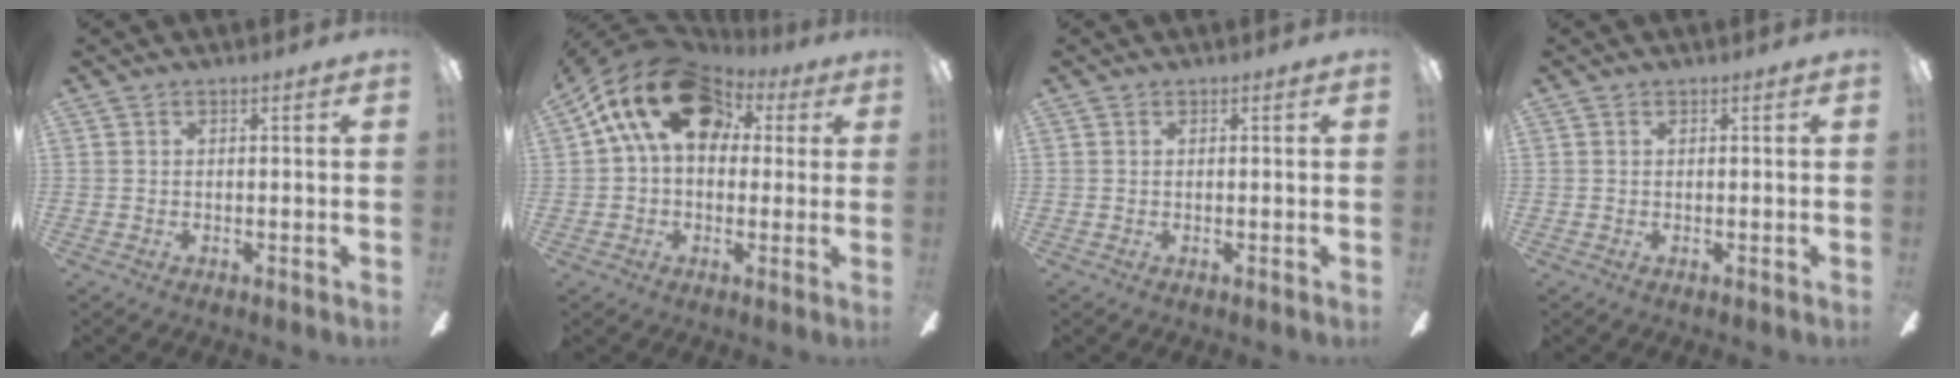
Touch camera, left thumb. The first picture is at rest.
{"total": 17.4, "force": [6.4, 11.6, 11.4], "torque": [-0.207, -0.011, 0.113]}
{"total": 0.0}
{"total": 0.0}